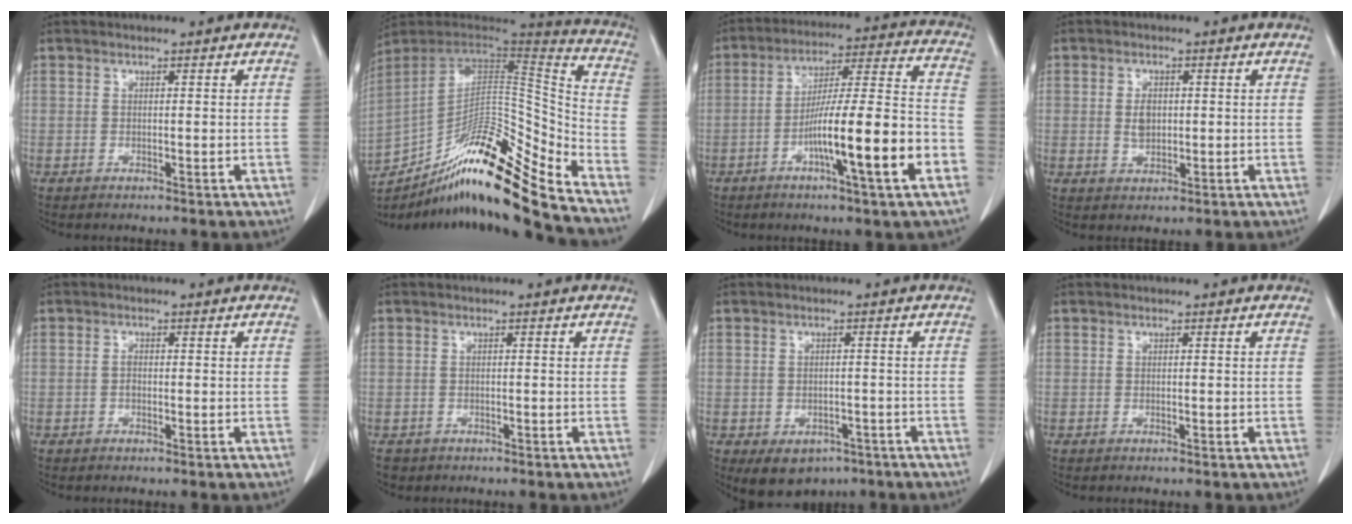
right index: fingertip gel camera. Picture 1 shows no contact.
{"total": 22.3, "force": [-17.6, 0.5, 13.7], "torque": [-0.215, 0.006, -0.303]}
{"total": 16.6, "force": [-6.2, 0.4, 15.4], "torque": [-0.255, 0.002, -0.097]}
{"total": 3.0, "force": [0.0, 1.9, 2.3], "torque": [-0.039, 0.002, 0.007]}
{"total": 0.7, "force": [-0.2, 0.3, 0.6], "torque": [-0.011, 0.002, -0.004]}
{"total": 2.4, "force": [-1.6, 1.8, 0.0], "torque": [-0.001, 0.004, -0.024]}
{"total": 6.0, "force": [-3.6, 4.2, 2.3], "torque": [-0.029, 0.003, -0.040]}
{"total": 0.0}